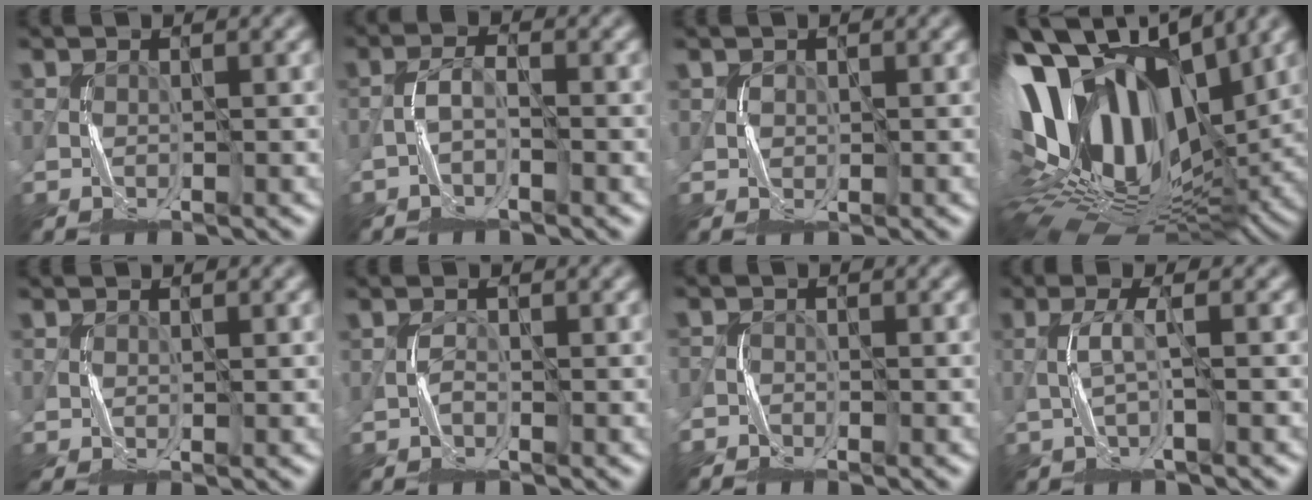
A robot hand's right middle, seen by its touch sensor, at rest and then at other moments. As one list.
[{"total": 1.6, "force": [-1.3, 0.4, 0.8], "torque": [-0.014, 0.008, -0.029]}, {"total": 1.2, "force": [0.5, 1.0, 0.3], "torque": [-0.007, -0.001, 0.012]}, {"total": 17.6, "force": [3.6, 10.8, 13.5], "torque": [-0.264, 0.023, 0.058]}, {"total": 0.7, "force": [0.2, 0.2, 0.6], "torque": [-0.018, -0.001, 0.006]}, {"total": 0.8, "force": [-0.5, 0.5, 0.5], "torque": [-0.007, 0.005, -0.011]}, {"total": 1.7, "force": [-1.5, 0.7, -0.3], "torque": [0.009, 0.003, -0.031]}, {"total": 1.6, "force": [-0.5, -0.1, 1.5], "torque": [-0.034, 0.006, -0.012]}]